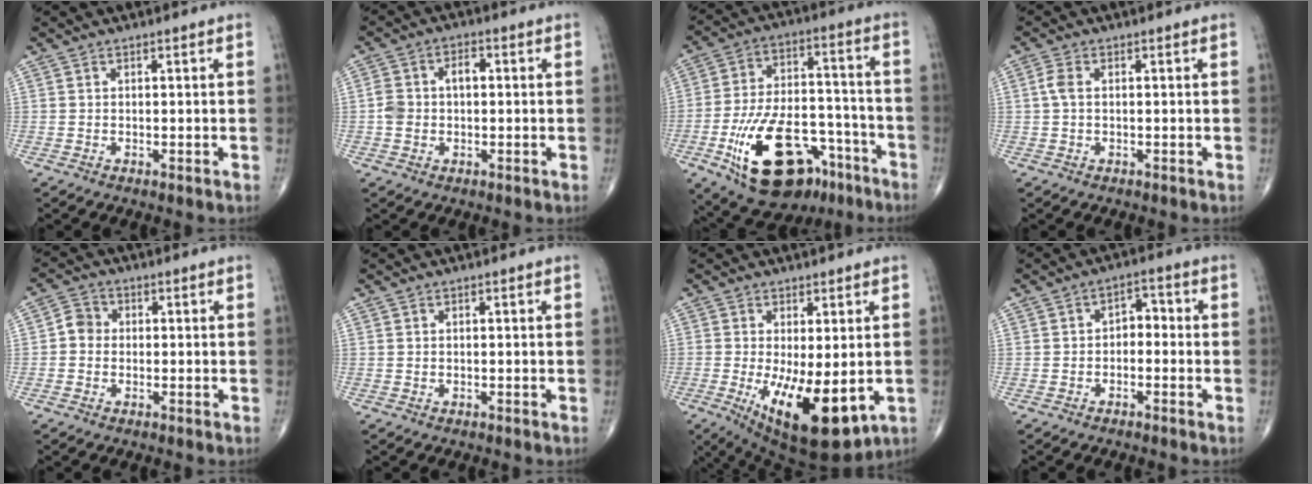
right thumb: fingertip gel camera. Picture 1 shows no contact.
{"total": 5.5, "force": [0.0, 3.8, 3.9], "torque": [-0.075, 0.028, -0.001]}
{"total": 23.1, "force": [-11.4, 12.3, 15.9], "torque": [-0.274, 0.065, -0.174]}
{"total": 2.2, "force": [0.1, 1.2, 1.9], "torque": [-0.044, 0.006, 0.000]}
{"total": 3.3, "force": [-0.4, 3.0, 1.4], "torque": [-0.007, 0.010, -0.017]}
{"total": 0.0}
{"total": 14.5, "force": [-3.2, 5.6, 13.0], "torque": [-0.203, -0.030, -0.029]}
{"total": 3.6, "force": [-0.9, 2.5, 2.4], "torque": [-0.021, 0.024, -0.025]}